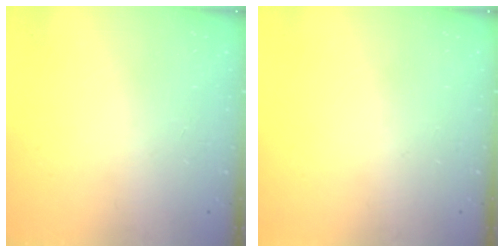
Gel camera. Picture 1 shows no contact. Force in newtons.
{"total": 0.0}